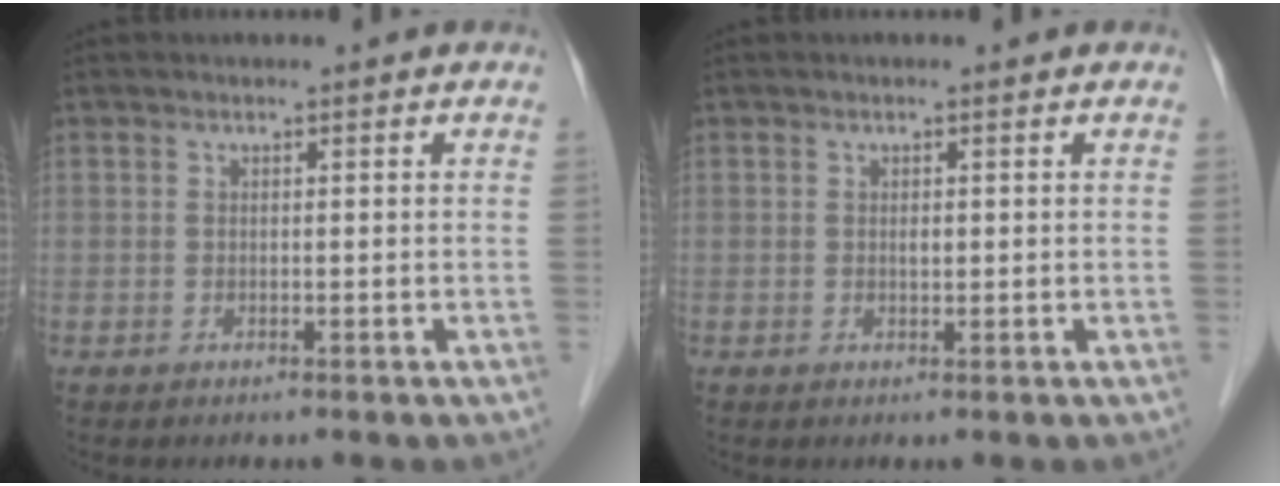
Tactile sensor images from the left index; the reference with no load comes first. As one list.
[{"total": 0.6, "force": [0.1, 0.4, 0.5], "torque": [-0.010, 0.000, 0.001]}]